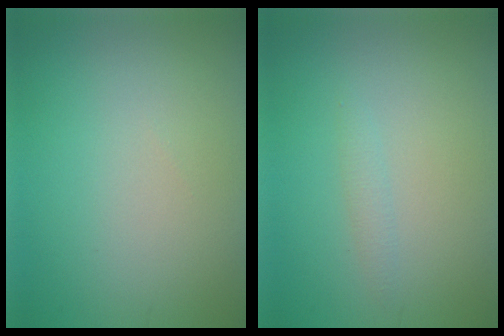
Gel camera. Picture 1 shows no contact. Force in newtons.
{"total": 0.9, "press": 0.9, "slide": 0.1}